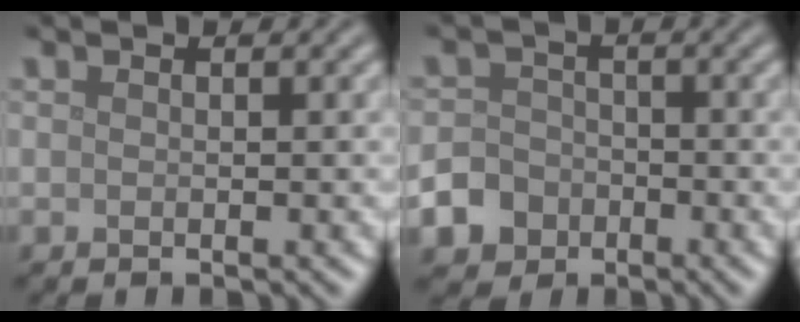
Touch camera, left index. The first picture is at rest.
{"total": 6.3, "force": [-3.7, 4.9, 1.4], "torque": [-0.017, -0.020, -0.076]}